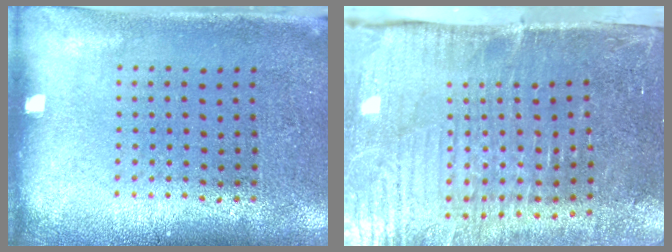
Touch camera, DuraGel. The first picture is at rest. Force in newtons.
{"total": 5.4, "press": 4.6, "slide": 2.8}